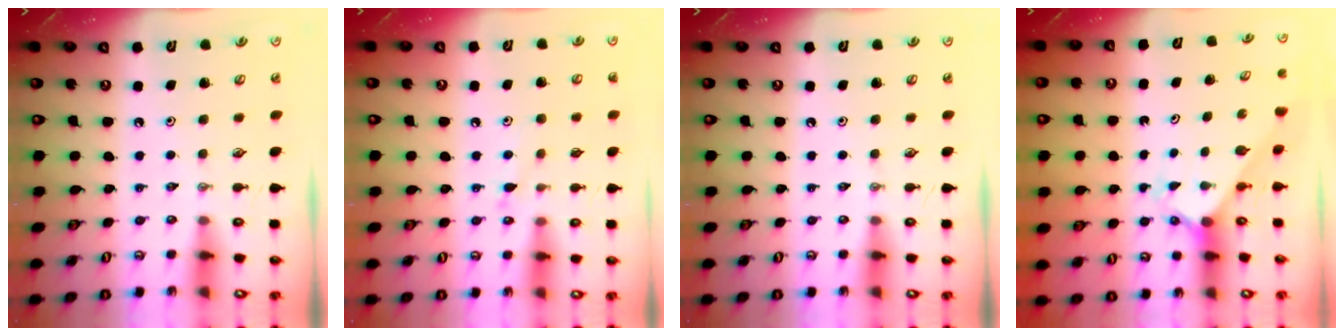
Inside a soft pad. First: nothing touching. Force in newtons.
{"total": 9.1, "press": 9.1, "slide": 0.6}
{"total": 0.0}
{"total": 1.9, "press": 1.9, "slide": 0.2}